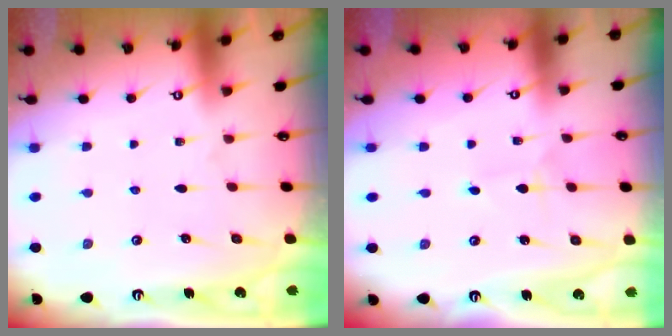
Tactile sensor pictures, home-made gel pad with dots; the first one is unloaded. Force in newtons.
{"total": 1.1, "press": 1.0, "slide": 0.1}